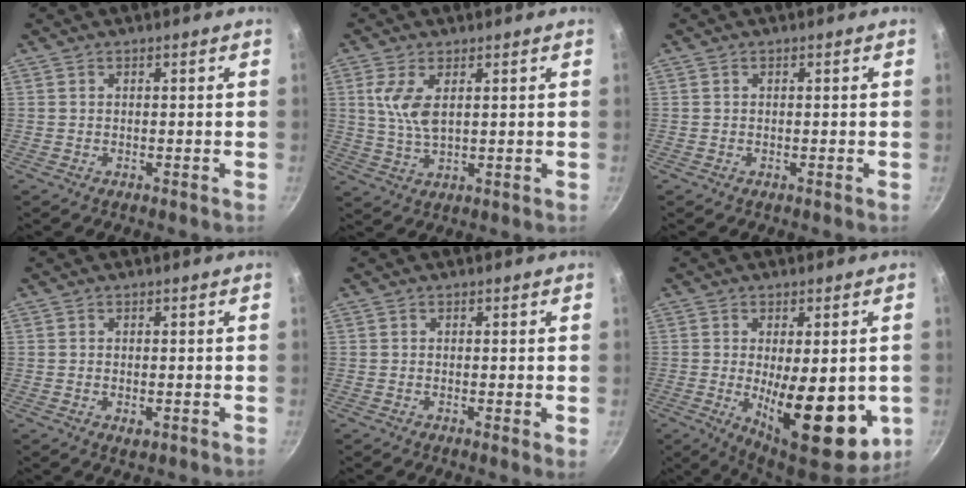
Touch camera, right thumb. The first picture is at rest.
{"total": 6.6, "force": [1.8, 3.0, 5.5], "torque": [-0.110, -0.008, 0.041]}
{"total": 0.0}
{"total": 1.9, "force": [-0.3, 1.1, 1.5], "torque": [-0.024, -0.004, -0.003]}
{"total": 1.7, "force": [0.0, 0.3, 1.6], "torque": [-0.024, -0.007, -0.004]}
{"total": 18.6, "force": [-3.1, 7.5, 16.7], "torque": [-0.212, -0.018, -0.029]}